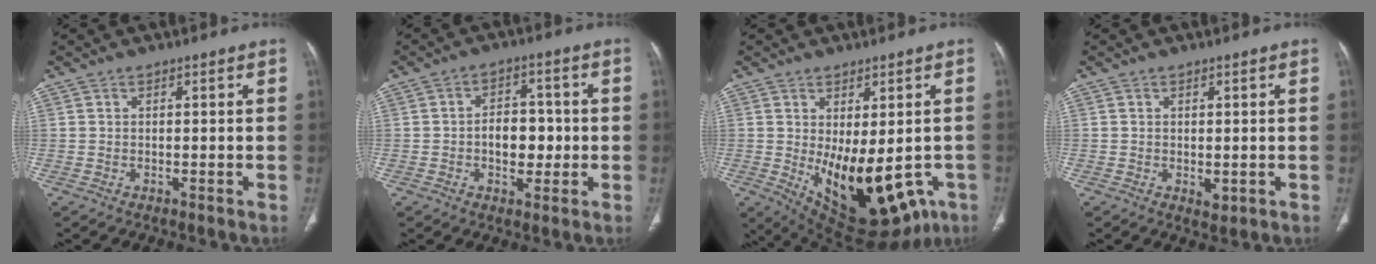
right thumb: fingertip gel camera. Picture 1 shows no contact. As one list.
[{"total": 7.1, "force": [-0.9, 4.8, 5.1], "torque": [-0.044, 0.014, -0.016]}, {"total": 18.2, "force": [-4.6, 9.3, 14.9], "torque": [-0.186, -0.010, -0.035]}, {"total": 1.8, "force": [-0.3, 1.1, 1.3], "torque": [-0.015, -0.004, 0.001]}]